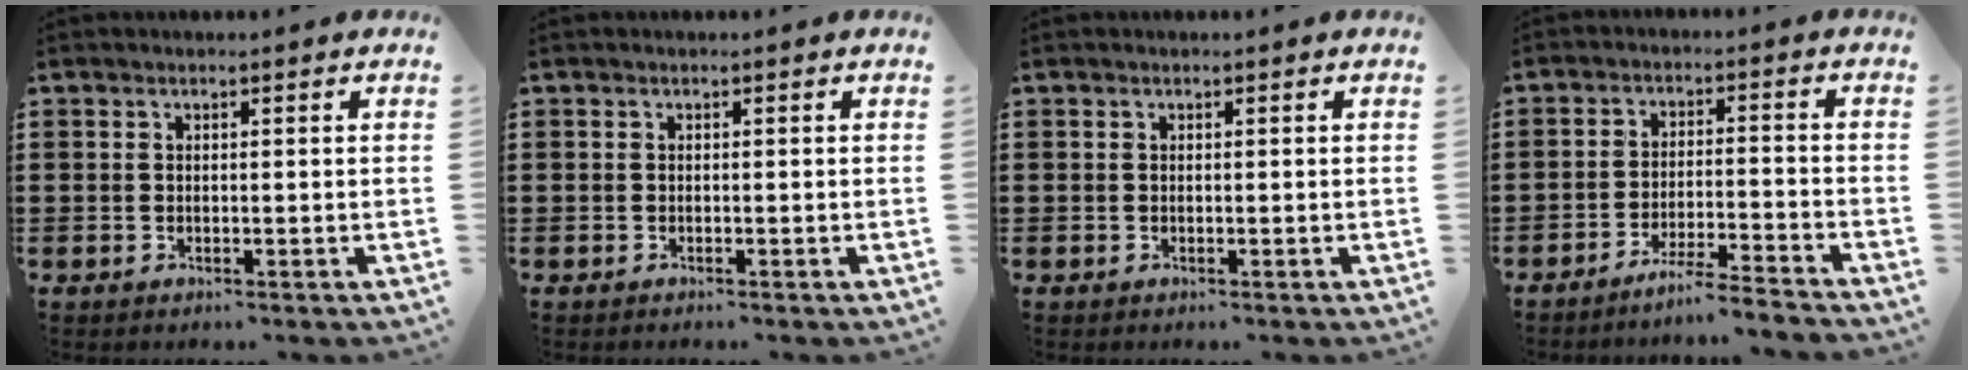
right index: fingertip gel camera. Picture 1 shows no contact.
{"total": 0.0}
{"total": 0.0}
{"total": 4.8, "force": [-4.4, -0.7, 1.7], "torque": [-0.035, -0.013, -0.088]}